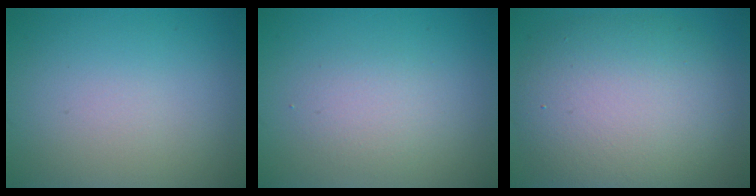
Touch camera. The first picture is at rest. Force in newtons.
{"total": 1.8, "press": 1.8, "slide": 0.0}
{"total": 9.8, "press": 9.8, "slide": 0.3}